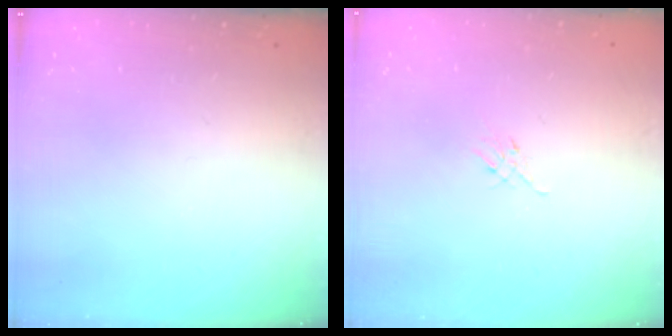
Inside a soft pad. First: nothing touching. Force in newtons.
{"total": 2.6, "press": 2.5, "slide": 0.7}